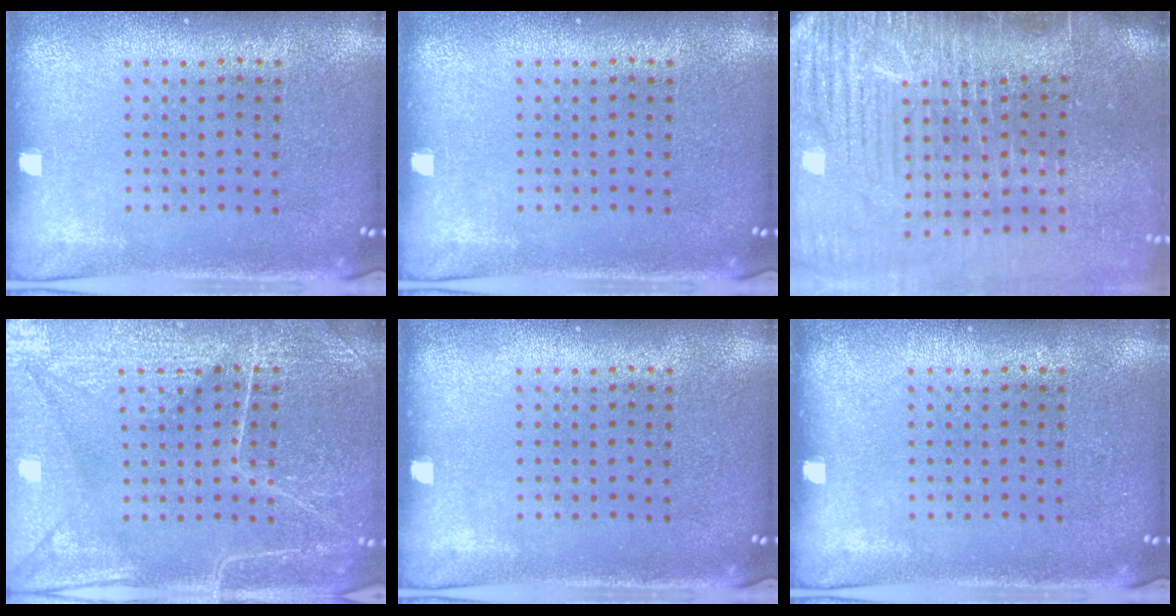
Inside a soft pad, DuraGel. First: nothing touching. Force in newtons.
{"total": 0.0}
{"total": 5.0, "press": 4.2, "slide": 2.8}
{"total": 4.1, "press": 4.1, "slide": 0.7}
{"total": 0.0}
{"total": 0.0}